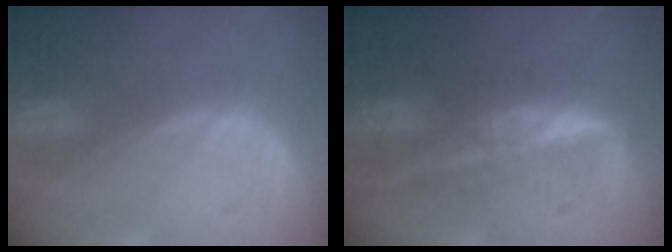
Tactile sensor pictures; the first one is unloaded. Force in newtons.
{"total": 6.9, "press": 5.8, "slide": 3.6}